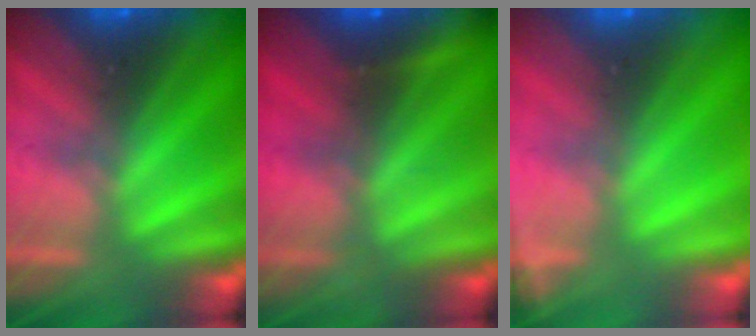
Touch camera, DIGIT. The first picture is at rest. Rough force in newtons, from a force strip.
{"total": 7.9}
{"total": 1.1}